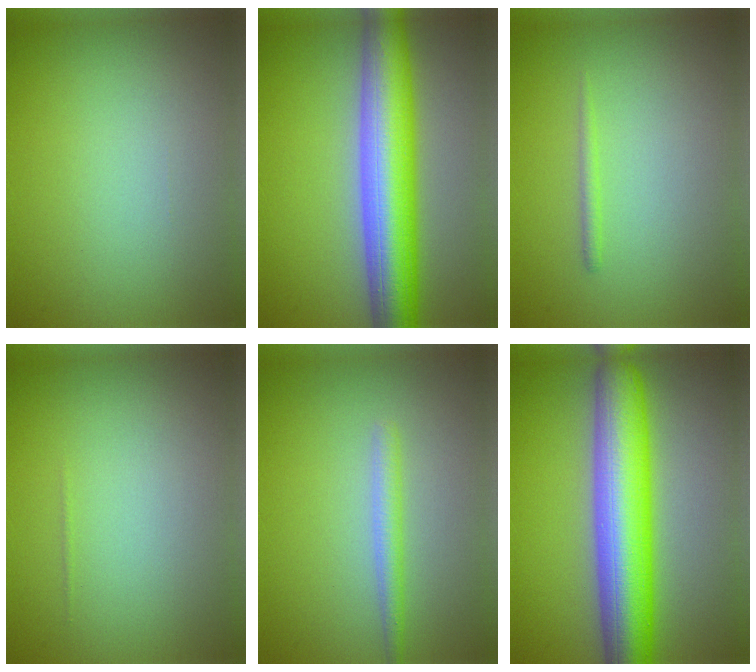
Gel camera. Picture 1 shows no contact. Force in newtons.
{"total": 9.4, "press": 9.4, "slide": 0.3}
{"total": 0.8, "press": 0.8, "slide": 0.1}
{"total": 0.0}
{"total": 1.7, "press": 1.7, "slide": 0.1}
{"total": 9.9, "press": 9.9, "slide": 0.1}